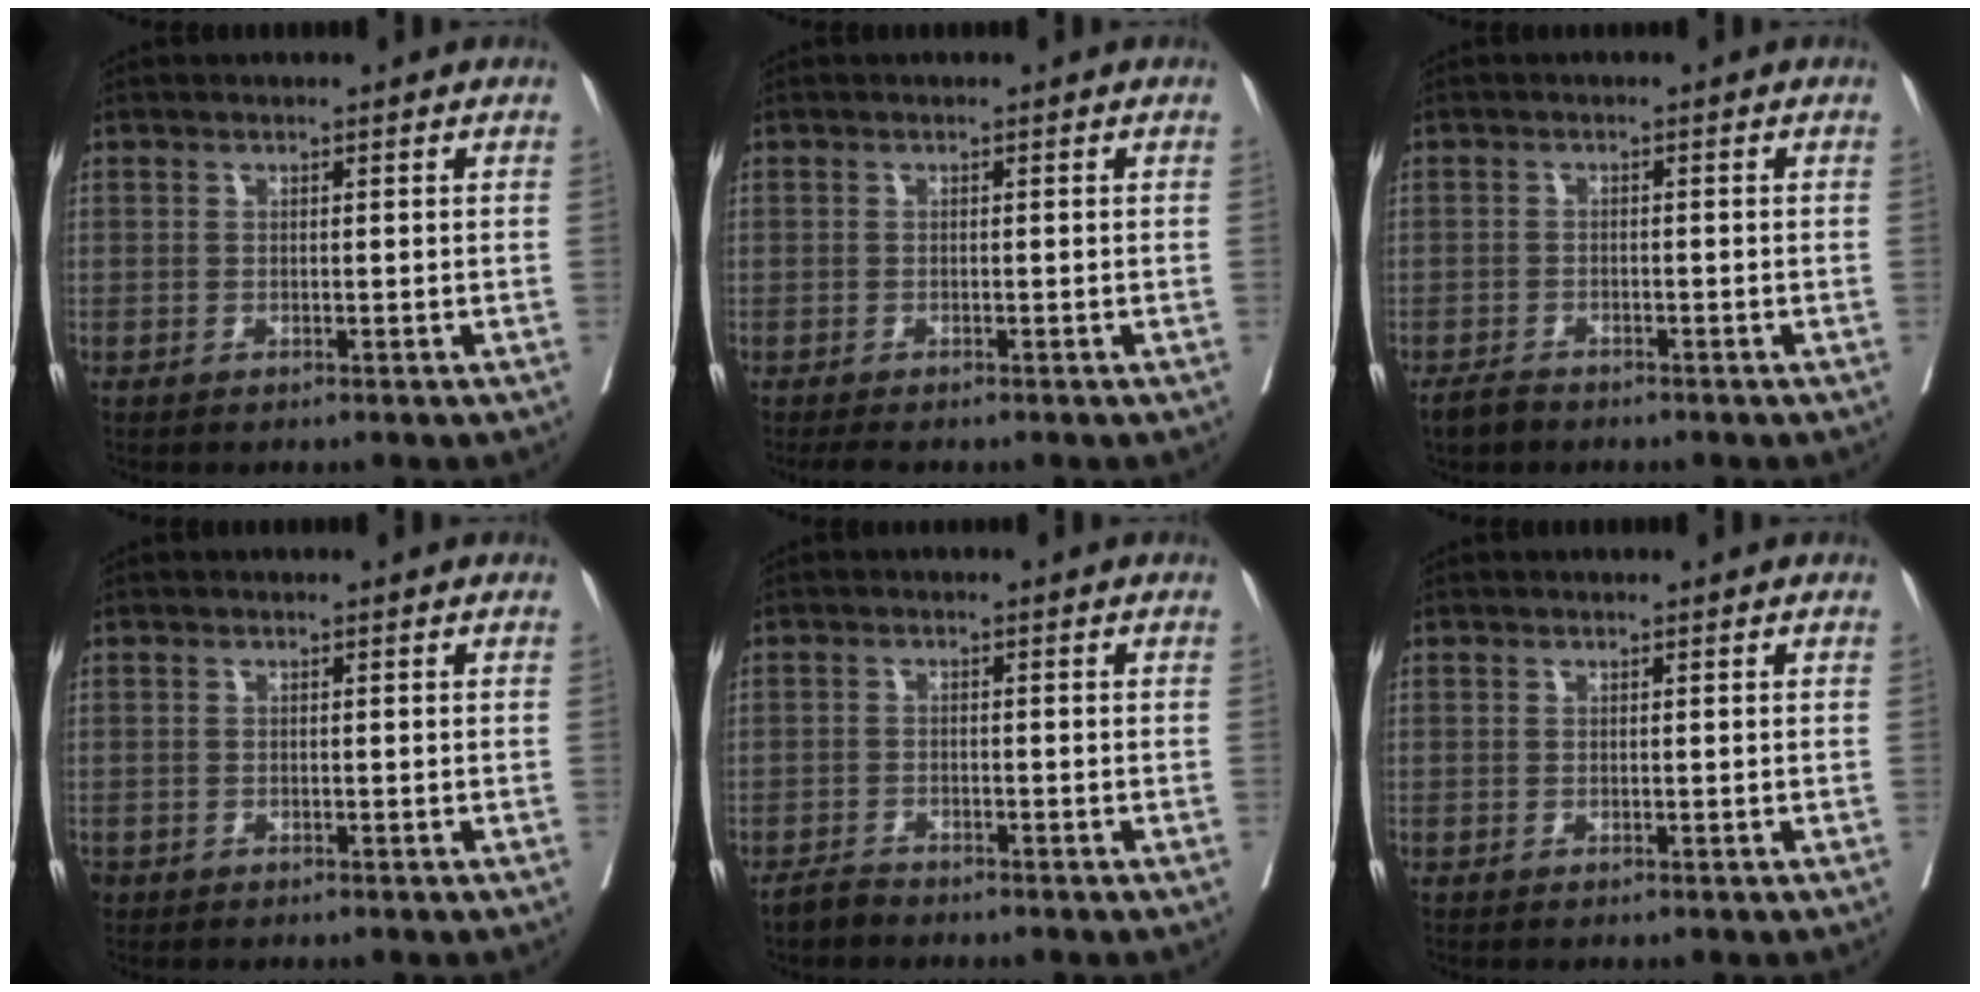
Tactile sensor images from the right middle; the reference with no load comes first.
{"total": 2.1, "force": [-1.8, 0.4, 1.0], "torque": [-0.016, -0.006, -0.026]}
{"total": 2.4, "force": [-2.0, 0.9, 0.7], "torque": [-0.017, -0.002, -0.033]}
{"total": 1.1, "force": [-0.7, 0.8, 0.2], "torque": [-0.008, 0.001, -0.012]}
{"total": 1.9, "force": [-1.8, 0.5, 0.2], "torque": [-0.005, -0.002, -0.033]}
{"total": 0.0}